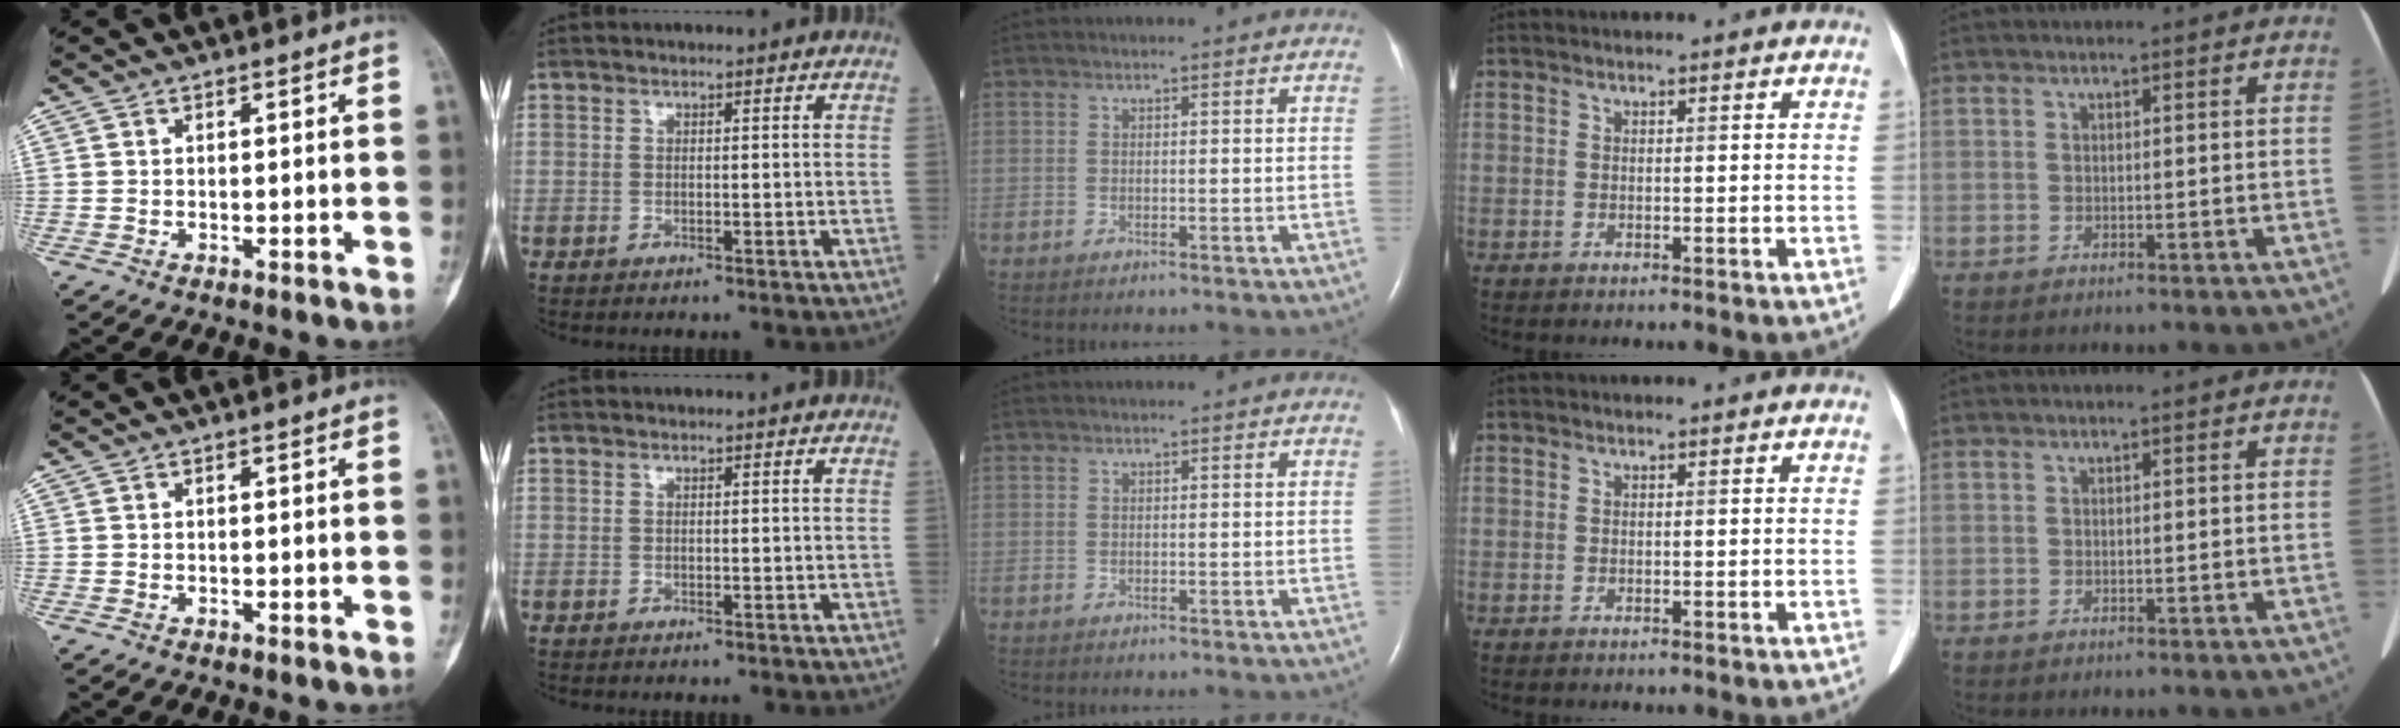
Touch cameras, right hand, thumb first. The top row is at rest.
{}